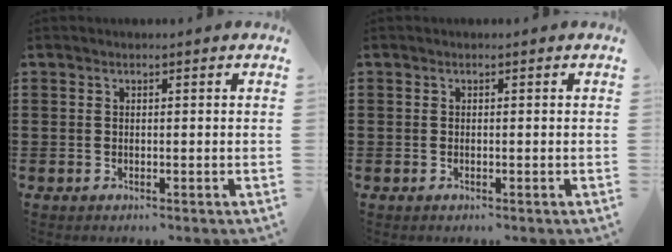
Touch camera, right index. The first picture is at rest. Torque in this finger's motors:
{"motor_torque": [-0.43, 0.96, 0.00, 0.01]}